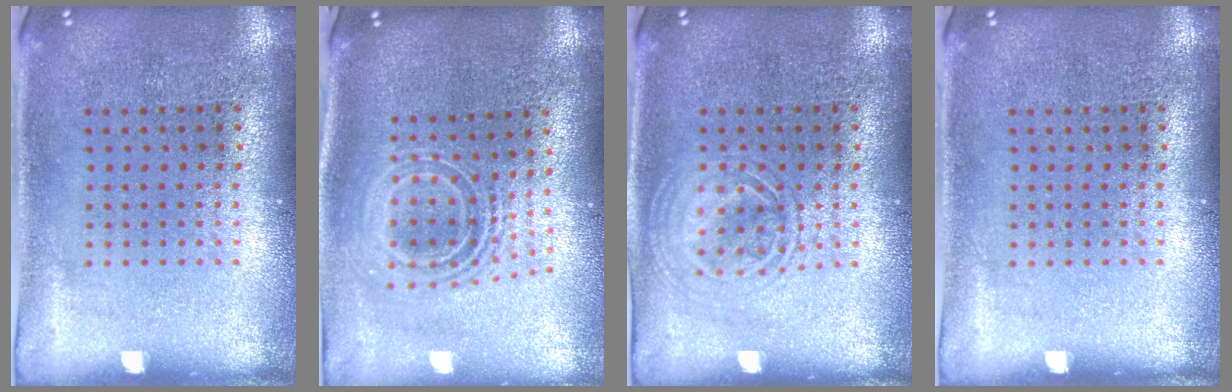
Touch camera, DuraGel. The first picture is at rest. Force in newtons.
{"total": 2.1, "press": 1.5, "slide": 1.4}
{"total": 1.2, "press": 1.2, "slide": 0.1}
{"total": 0.0}